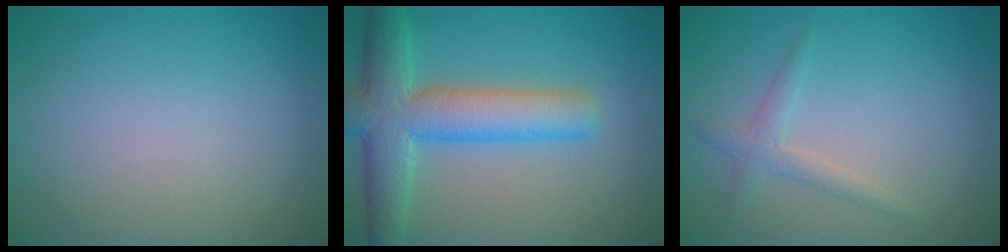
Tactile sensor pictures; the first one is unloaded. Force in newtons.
{"total": 7.6, "press": 7.6, "slide": 0.3}
{"total": 1.7, "press": 1.7, "slide": 0.1}